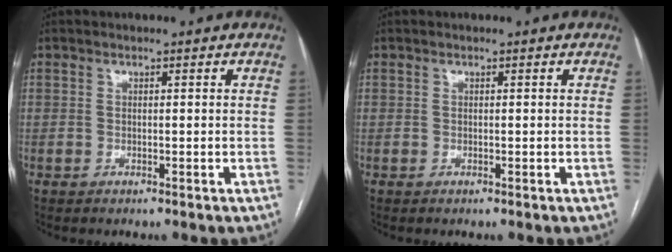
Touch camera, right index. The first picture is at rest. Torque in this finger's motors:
{"motor_torque": [0.01, 0.01, 0.00, 0.00]}